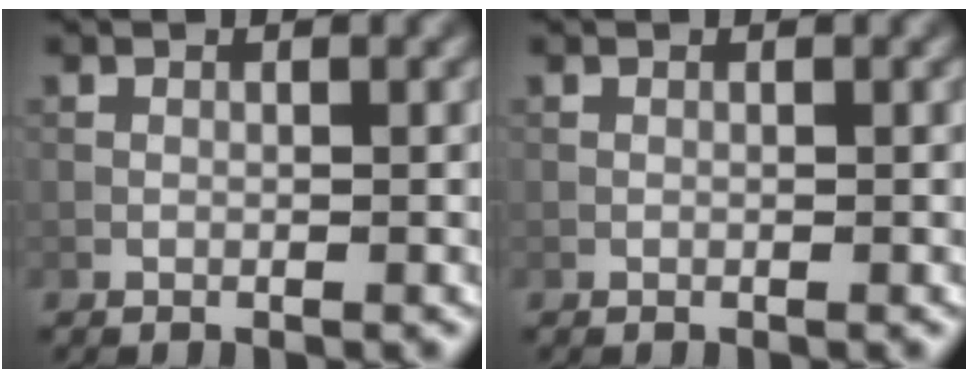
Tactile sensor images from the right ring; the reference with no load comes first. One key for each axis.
{"total": 0.0}